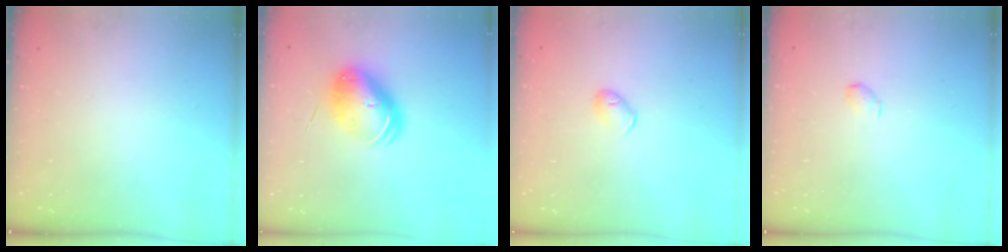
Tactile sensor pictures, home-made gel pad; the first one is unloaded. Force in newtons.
{"total": 8.8, "press": 8.6, "slide": 1.4}
{"total": 4.7, "press": 4.6, "slide": 0.8}
{"total": 2.9, "press": 2.9, "slide": 0.5}